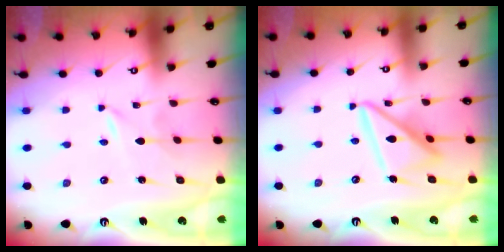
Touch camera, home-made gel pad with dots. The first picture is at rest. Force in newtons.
{"total": 14.7, "press": 14.6, "slide": 1.5}